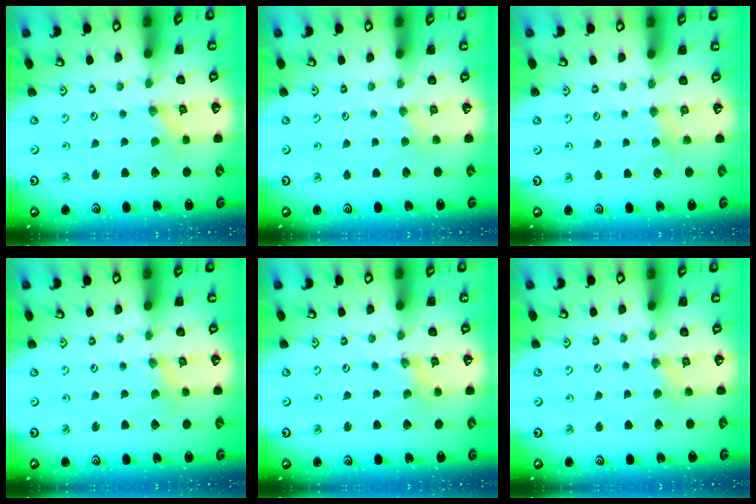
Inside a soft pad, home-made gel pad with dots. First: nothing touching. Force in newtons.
{"total": 2.3, "press": 2.3, "slide": 0.3}
{"total": 3.1, "press": 3.1, "slide": 0.5}
{"total": 0.0}
{"total": 0.0}
{"total": 2.9, "press": 2.8, "slide": 0.6}